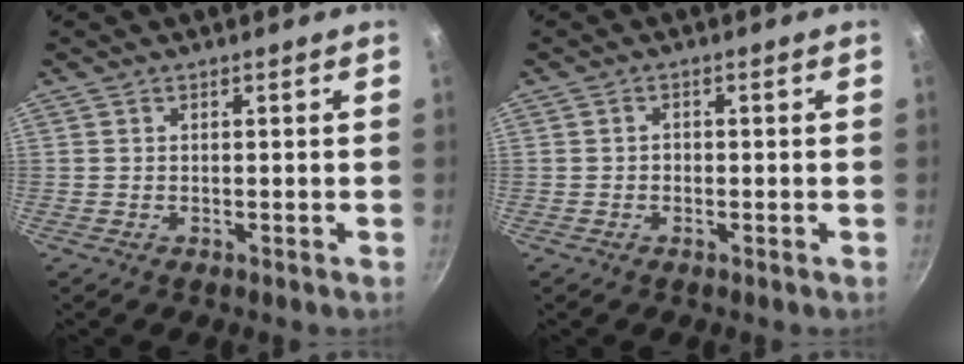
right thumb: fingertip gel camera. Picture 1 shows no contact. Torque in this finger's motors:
{"motor_torque": [-0.18, -0.04, -0.22, 0.05, 0.03]}